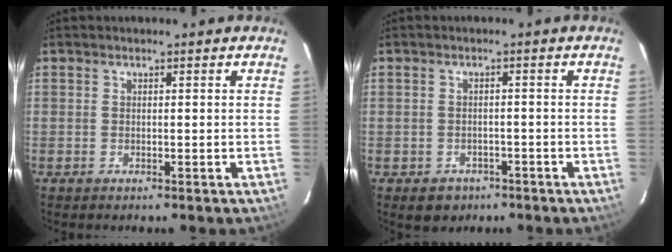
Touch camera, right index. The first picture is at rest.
{"total": 4.3, "force": [-2.4, 3.5, 0.9], "torque": [-0.021, 0.009, -0.025]}